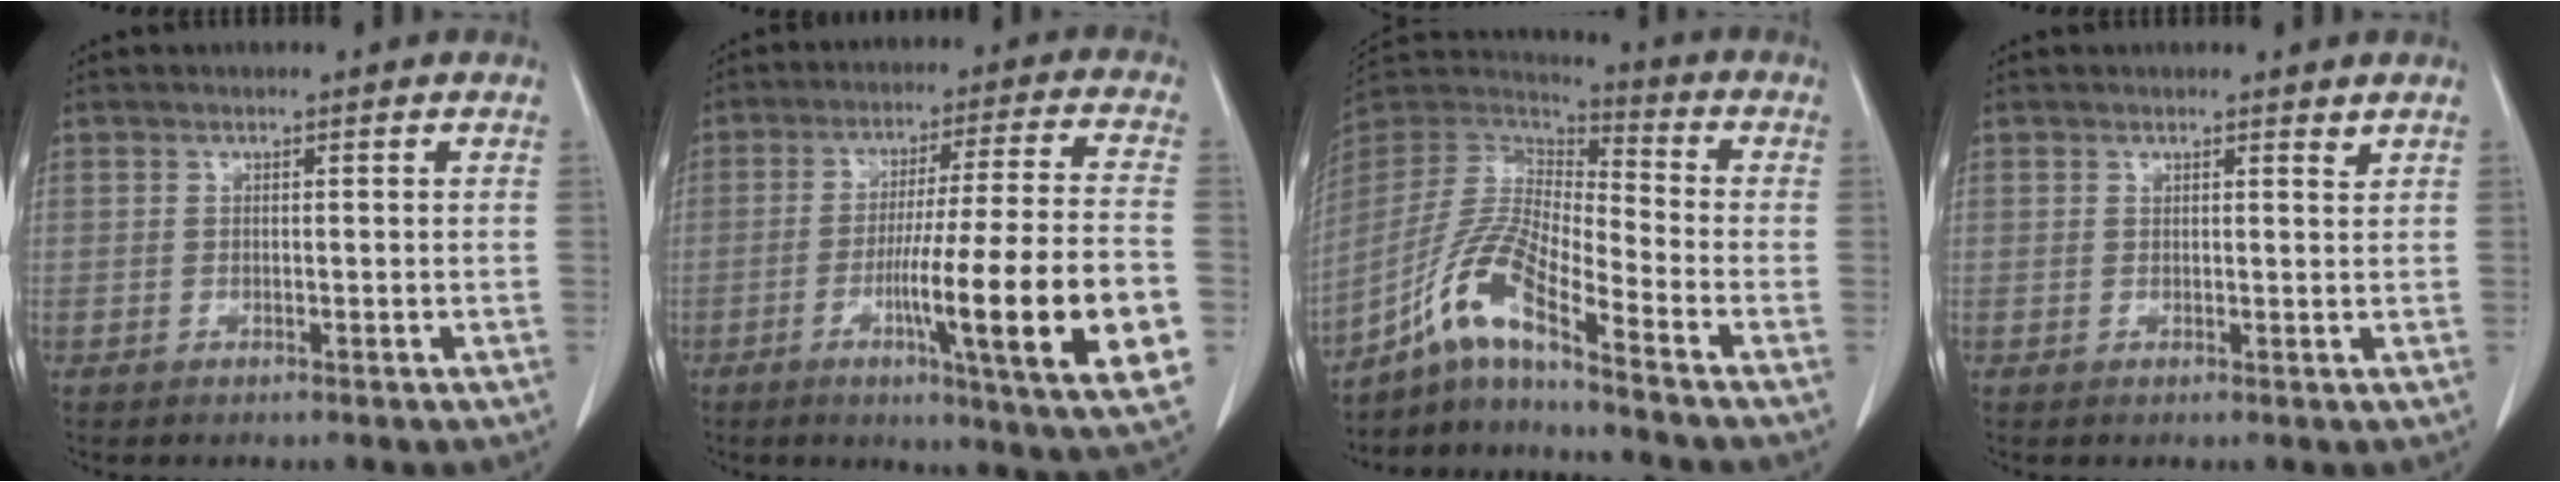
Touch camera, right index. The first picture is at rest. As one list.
[{"total": 20.5, "force": [-5.7, -0.4, 19.7], "torque": [-0.267, -0.019, -0.084]}, {"total": 11.9, "force": [-8.0, 0.4, 8.8], "torque": [-0.197, 0.005, -0.155]}, {"total": 1.1, "force": [1.1, 0.2, 0.3], "torque": [-0.006, -0.005, 0.015]}]